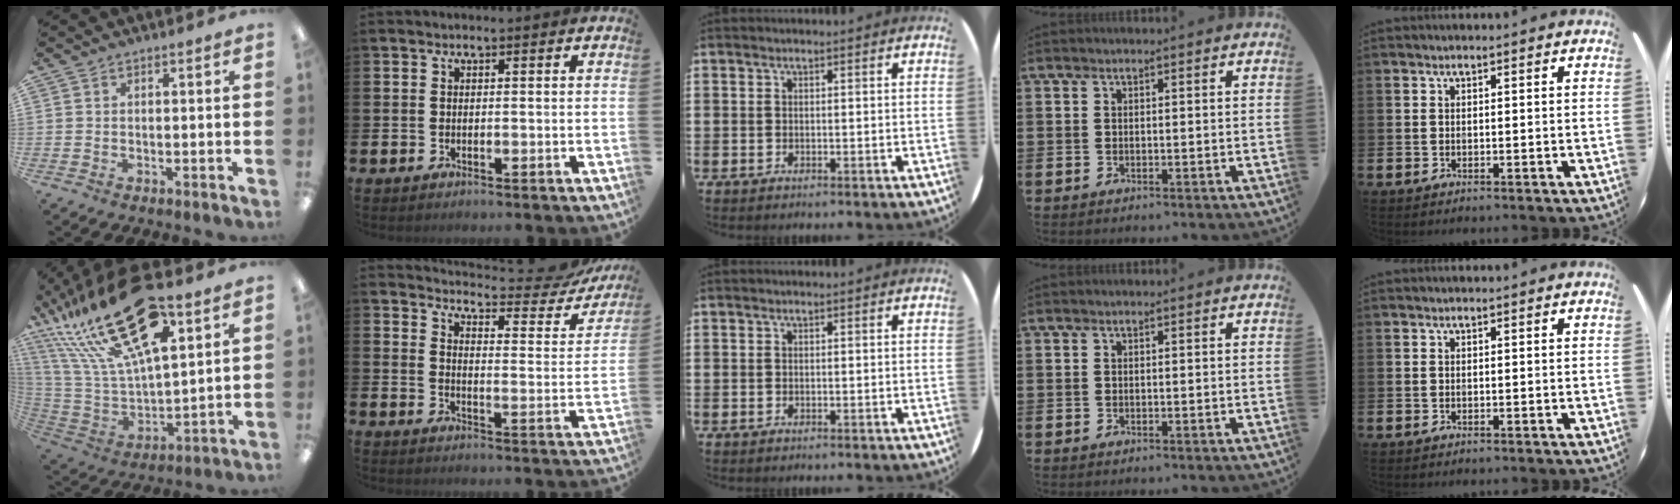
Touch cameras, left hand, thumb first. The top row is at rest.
{"thumb": {"total": 30.3, "force": [18.4, 11.6, 21.0], "torque": [-0.414, -0.100, 0.310]}, "index": {"total": 5.3, "force": [5.0, 0.6, 1.7], "torque": [-0.046, -0.044, 0.078]}}